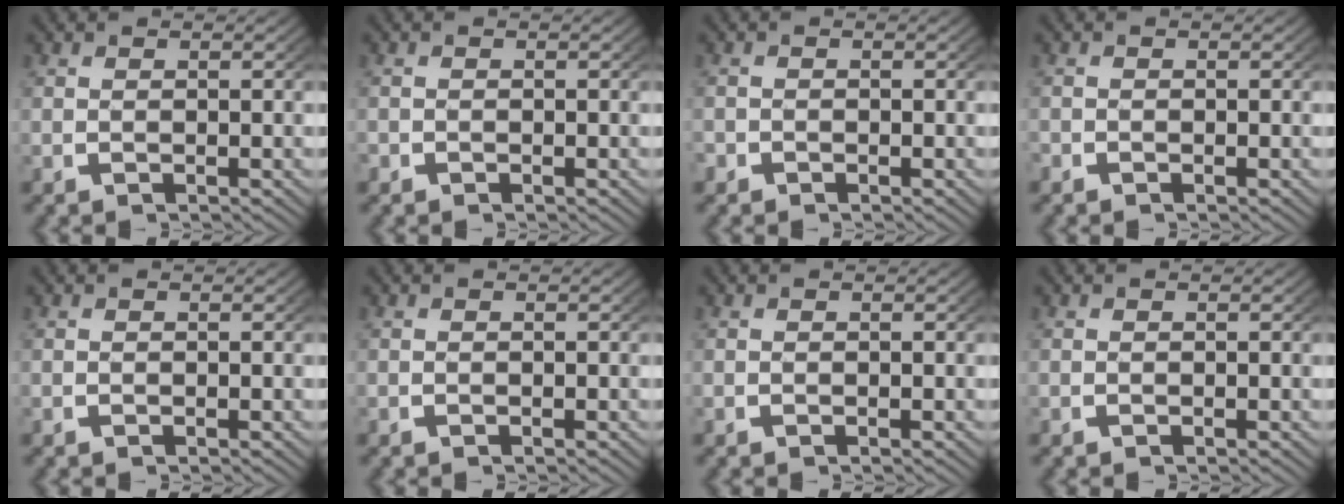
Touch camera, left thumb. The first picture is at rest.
{"total": 0.6, "force": [-0.3, 0.5, 0.0], "torque": [0.000, -0.004, -0.008]}
{"total": 0.9, "force": [-0.6, 0.7, 0.0], "torque": [0.000, -0.006, -0.013]}
{"total": 0.6, "force": [-0.4, 0.5, 0.0], "torque": [0.001, -0.004, -0.010]}
{"total": 0.0}
{"total": 0.0}
{"total": 0.0}
{"total": 0.0}